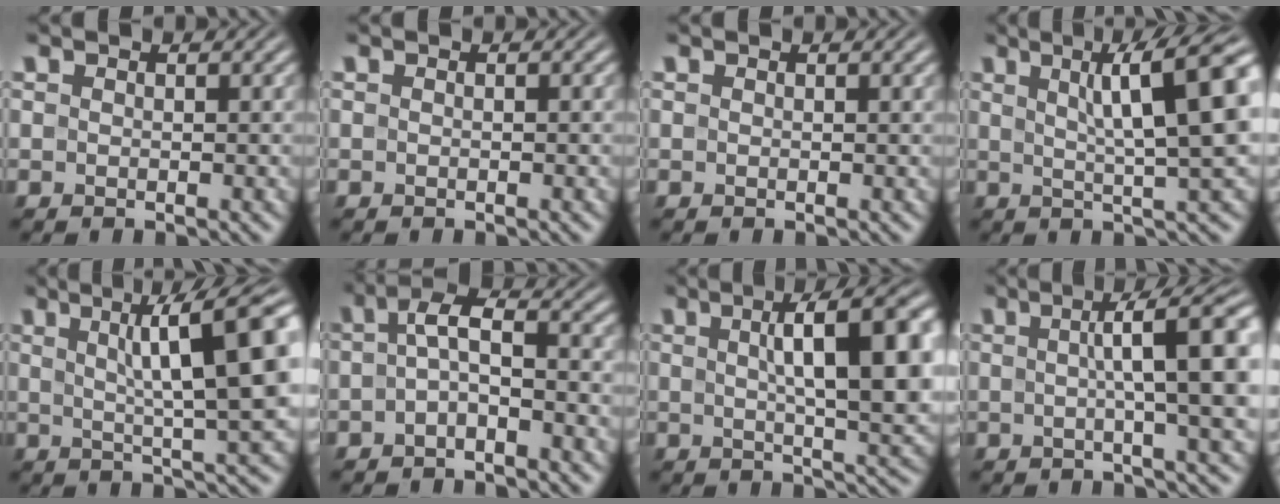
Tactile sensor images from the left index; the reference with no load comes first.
{"total": 0.0}
{"total": 0.6, "force": [0.4, 0.2, 0.5], "torque": [-0.007, 0.000, 0.007]}
{"total": 10.4, "force": [3.1, 2.3, 9.7], "torque": [-0.124, 0.014, 0.044]}
{"total": 10.9, "force": [2.7, 2.3, 10.3], "torque": [-0.136, 0.010, 0.038]}
{"total": 3.2, "force": [-0.6, 1.3, 2.9], "torque": [-0.058, 0.011, -0.018]}
{"total": 11.6, "force": [2.4, 3.6, 10.7], "torque": [-0.134, 0.006, 0.034]}
{"total": 10.3, "force": [1.5, 2.7, 9.9], "torque": [-0.108, 0.018, 0.014]}